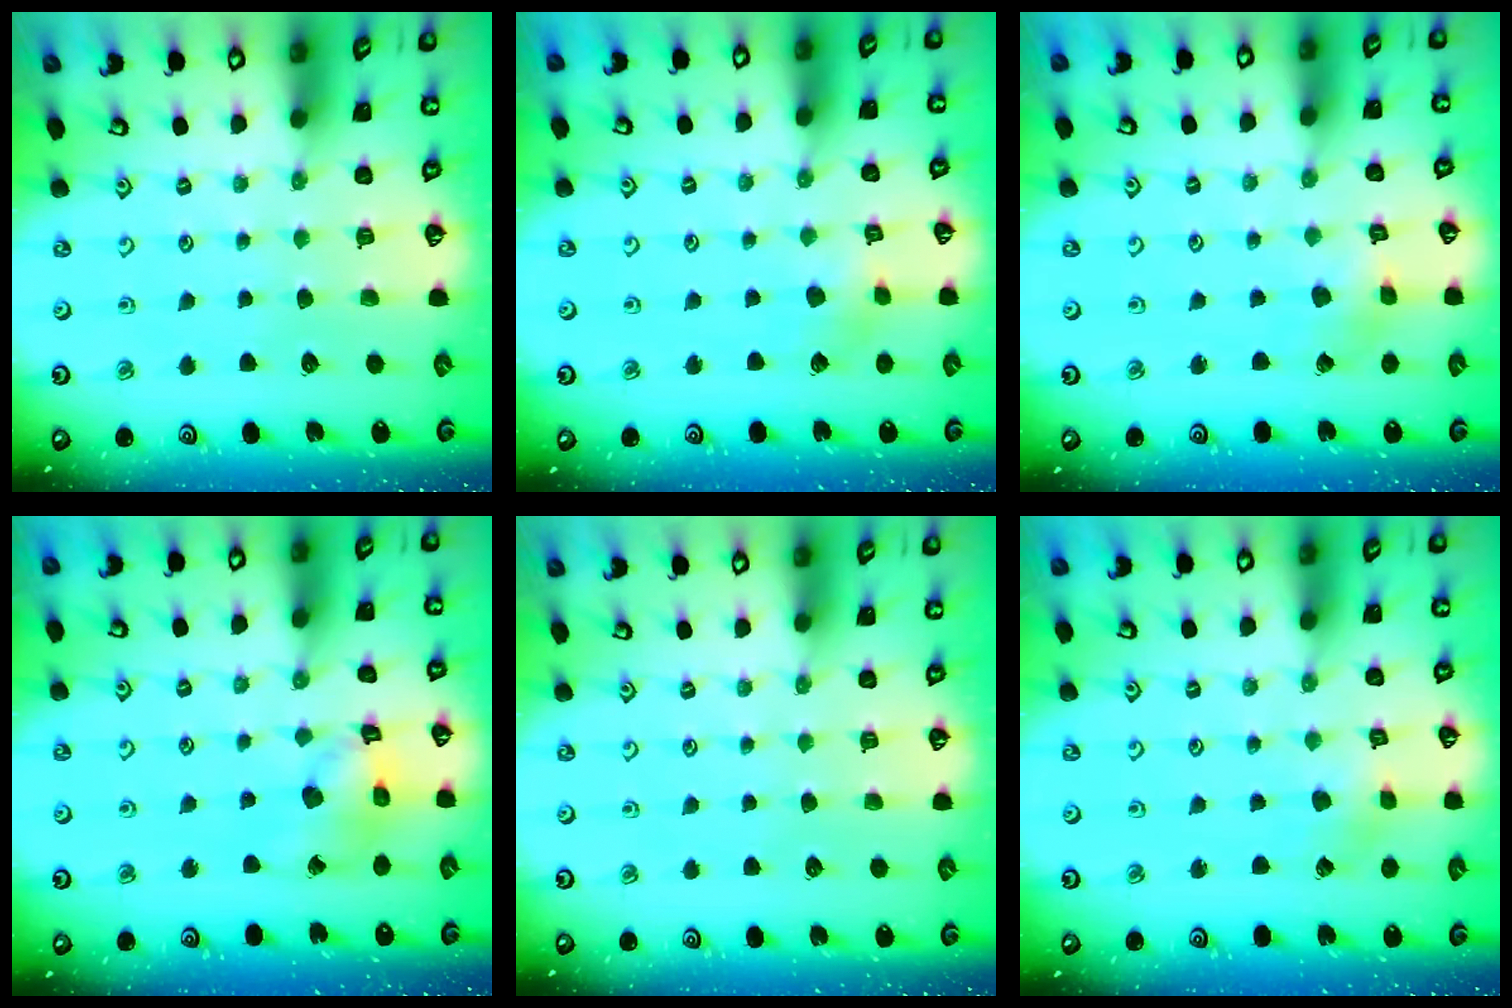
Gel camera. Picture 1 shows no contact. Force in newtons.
{"total": 3.8, "press": 3.8, "slide": 0.3}
{"total": 2.3, "press": 2.3, "slide": 0.1}
{"total": 11.3, "press": 11.2, "slide": 1.4}
{"total": 0.0}
{"total": 2.2, "press": 2.2, "slide": 0.3}